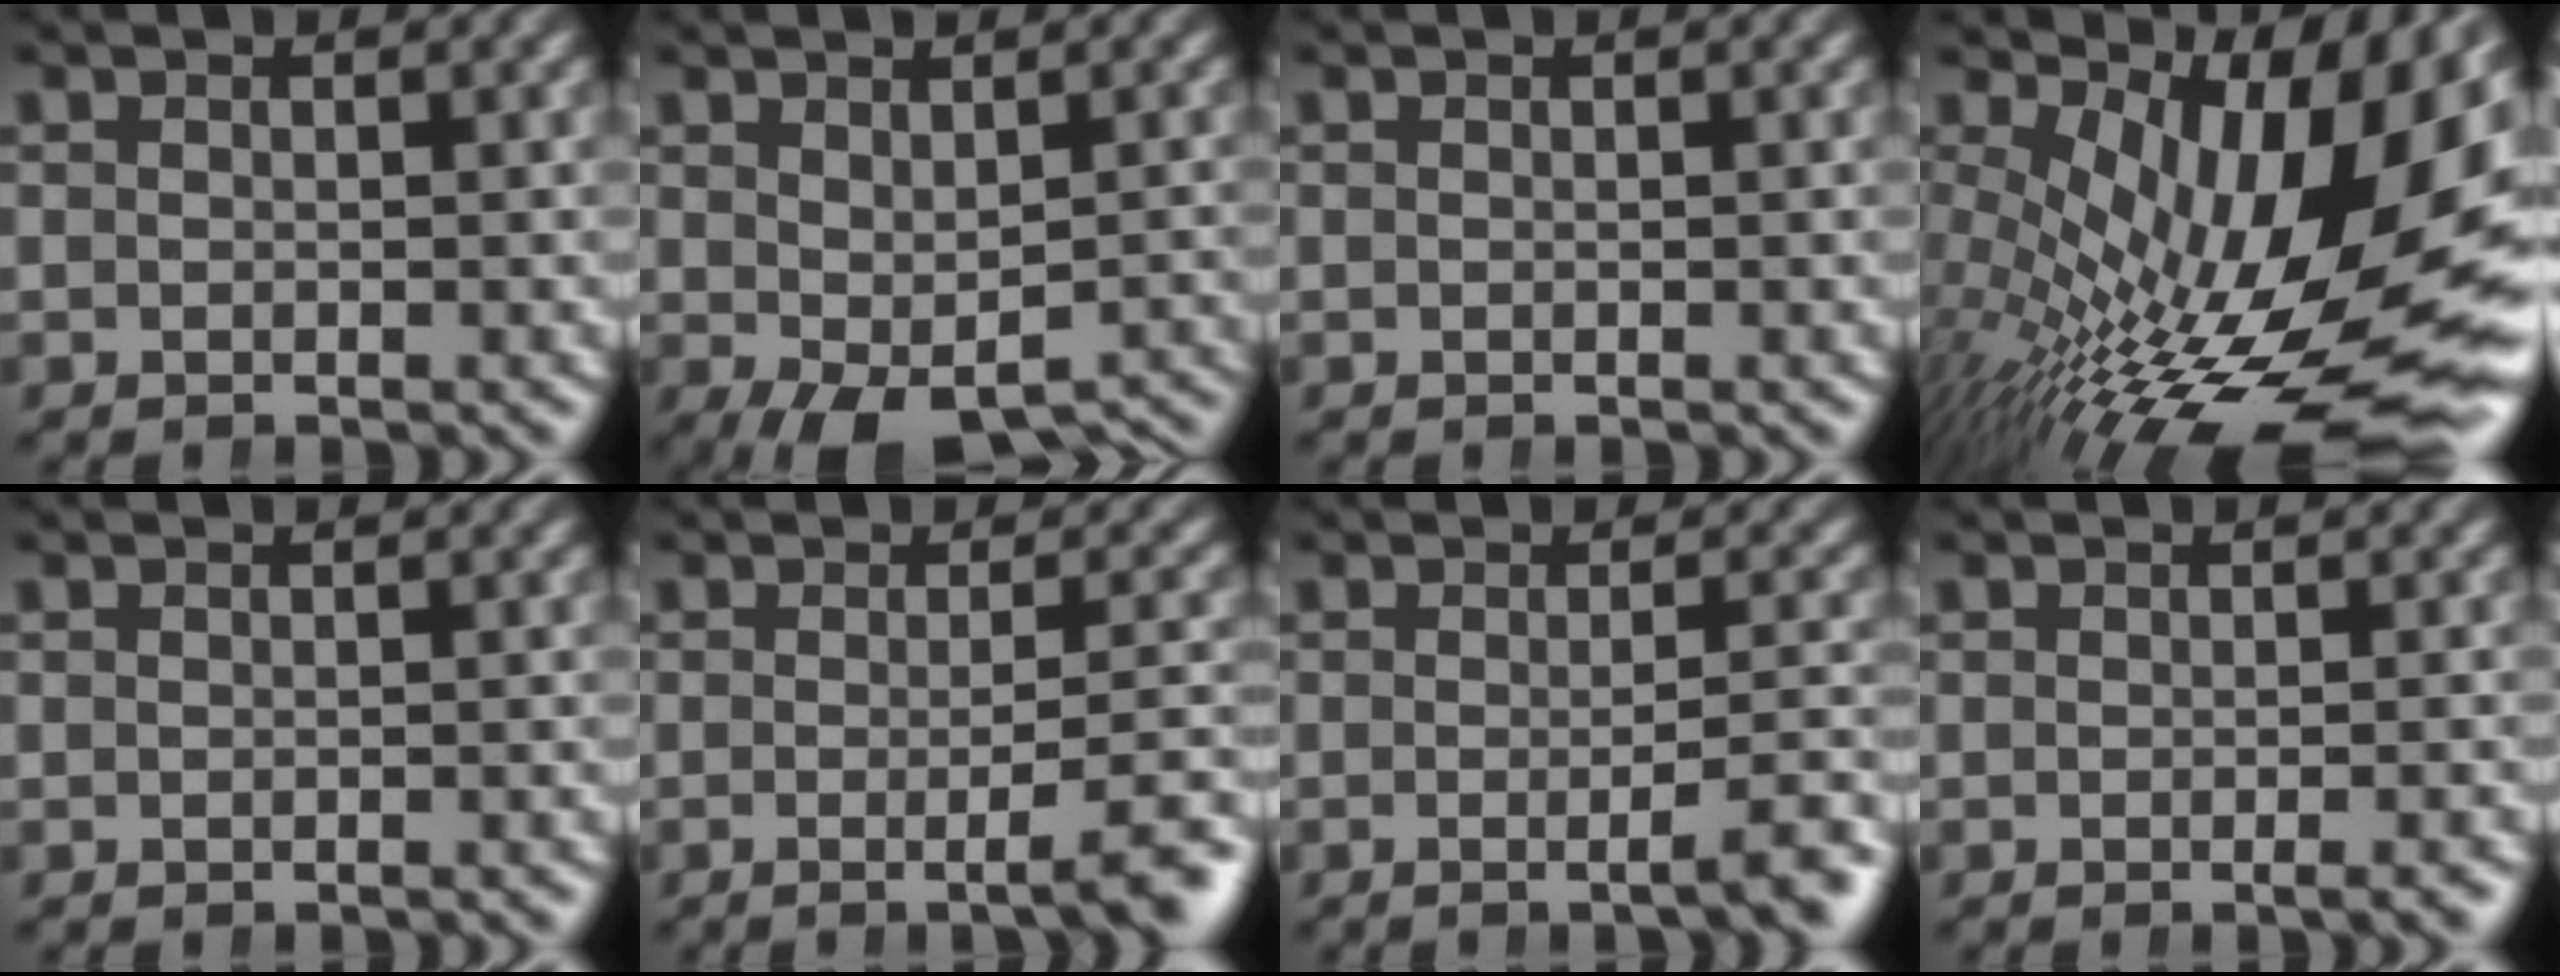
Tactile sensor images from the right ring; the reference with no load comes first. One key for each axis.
{"total": 5.0, "fx": -3.0, "fy": 2.1, "fz": 3.4, "tx": -0.059, "ty": -0.037, "tz": -0.018}
{"total": 0.0}
{"total": 18.9, "fx": -1.3, "fy": 9.3, "fz": 16.4, "tx": -0.232, "ty": -0.030, "tz": 0.007}
{"total": 0.0}
{"total": 4.7, "fx": -2.5, "fy": 0.4, "fz": 4.0, "tx": -0.051, "ty": -0.003, "tz": -0.040}
{"total": 3.5, "fx": -2.0, "fy": 0.1, "fz": 2.9, "tx": -0.039, "ty": 0.001, "tz": -0.034}
{"total": 1.2, "fx": -0.8, "fy": -0.2, "fz": 0.9, "tx": -0.013, "ty": 0.005, "tz": -0.015}